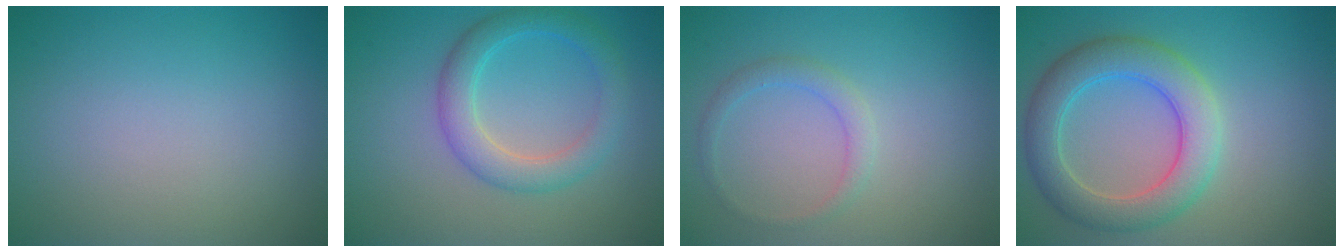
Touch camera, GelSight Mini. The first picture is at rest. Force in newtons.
{"total": 3.8, "press": 3.8, "slide": 0.1}
{"total": 1.6, "press": 1.6, "slide": 0.2}
{"total": 5.7, "press": 5.7, "slide": 0.1}